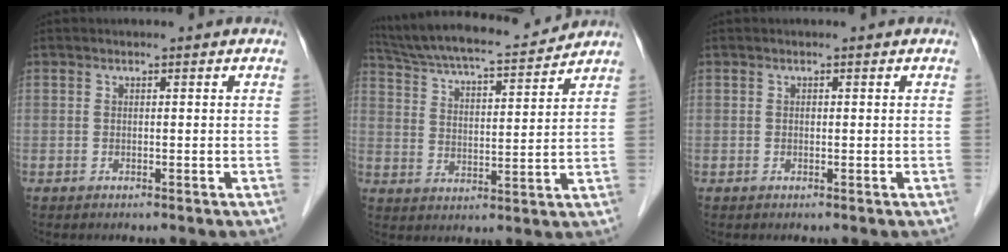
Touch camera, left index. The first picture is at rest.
{"total": 15.5, "force": [14.2, 1.5, 6.0], "torque": [-0.113, 0.011, 0.226]}
{"total": 1.1, "force": [-1.1, 0.1, 0.0], "torque": [0.003, -0.005, -0.020]}